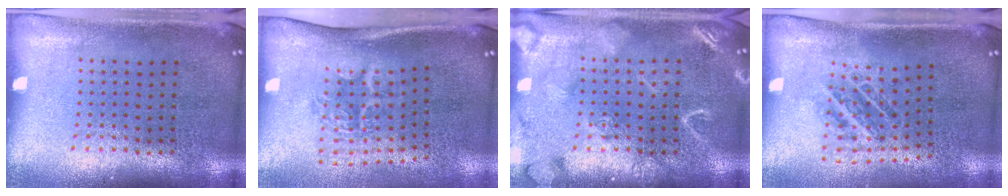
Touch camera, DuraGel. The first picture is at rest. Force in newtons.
{"total": 1.9, "press": 1.3, "slide": 1.4}
{"total": 3.6, "press": 3.6, "slide": 0.5}
{"total": 1.0, "press": 1.0, "slide": 0.2}